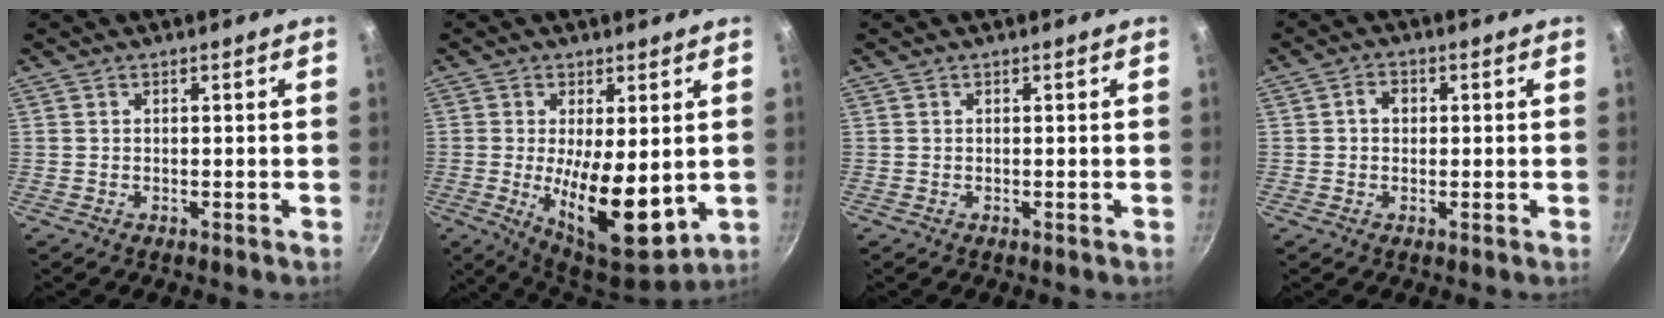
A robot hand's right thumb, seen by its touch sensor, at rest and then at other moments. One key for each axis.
{"total": 14.5, "fx": -0.9, "fy": 5.7, "fz": 13.3, "tx": -0.194, "ty": -0.022, "tz": -0.001}
{"total": 0.0}
{"total": 2.8, "fx": 0.2, "fy": 2.3, "fz": 1.6, "tx": -0.012, "ty": 0.006, "tz": 0.001}